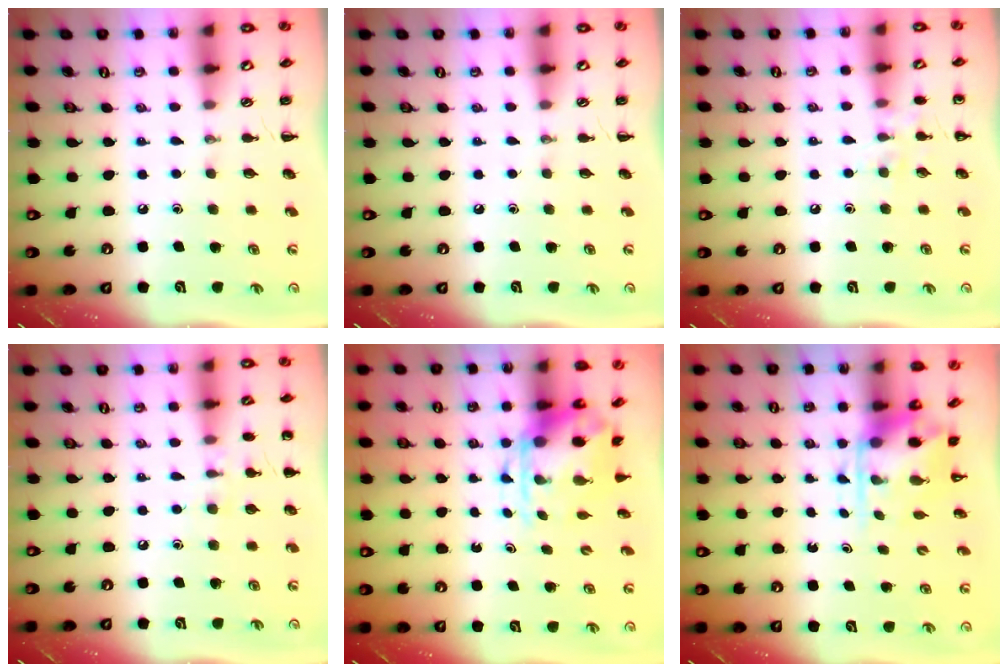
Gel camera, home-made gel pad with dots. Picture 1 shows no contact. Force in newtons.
{"total": 0.0}
{"total": 6.9, "press": 6.7, "slide": 1.8}
{"total": 7.2, "press": 6.9, "slide": 1.9}
{"total": 4.7, "press": 4.6, "slide": 0.4}
{"total": 3.8, "press": 3.7, "slide": 0.9}